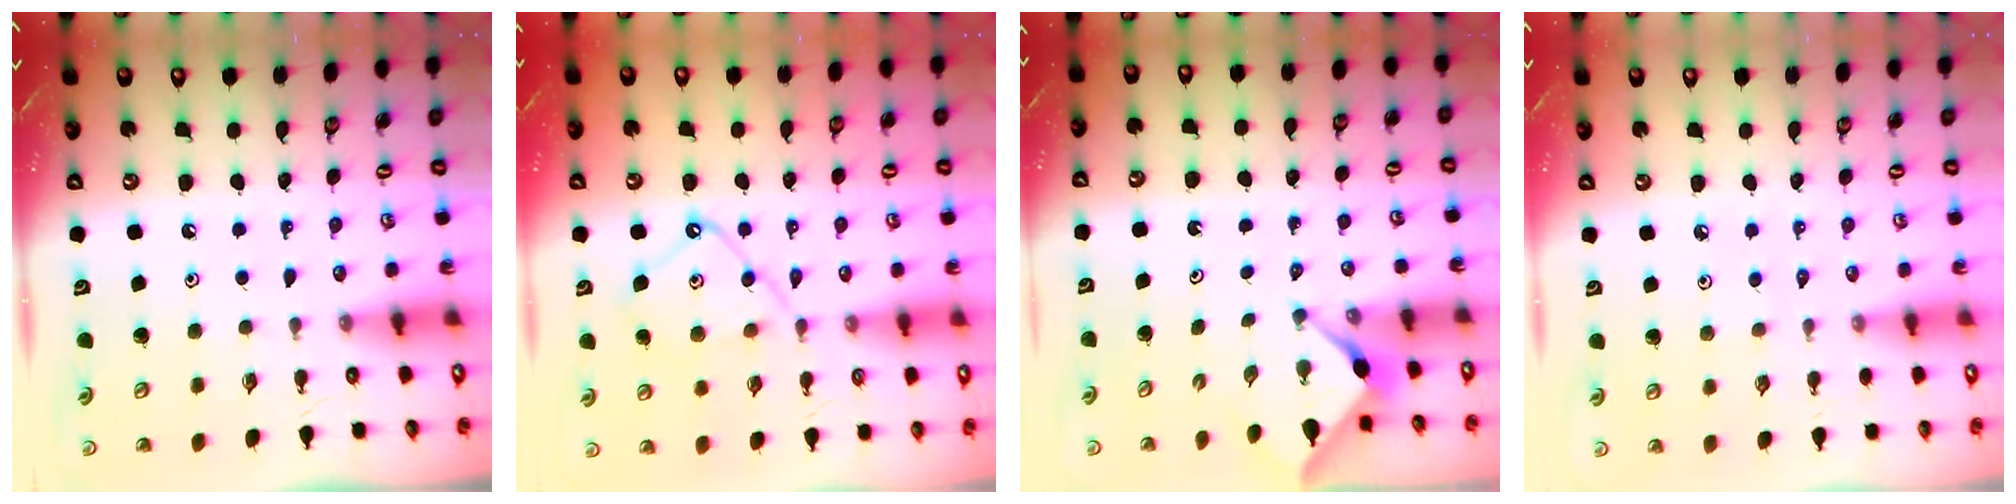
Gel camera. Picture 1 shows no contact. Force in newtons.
{"total": 11.3, "press": 11.3, "slide": 1.1}
{"total": 3.0, "press": 2.9, "slide": 0.3}
{"total": 4.0, "press": 4.0, "slide": 0.6}